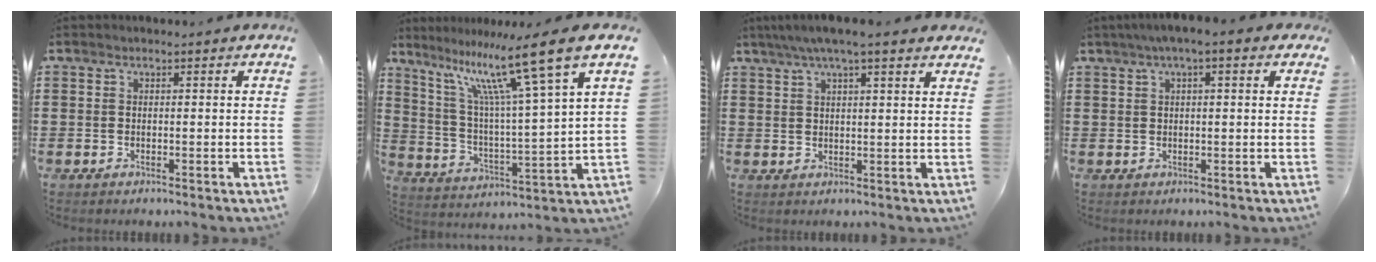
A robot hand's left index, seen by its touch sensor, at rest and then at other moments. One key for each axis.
{"total": 13.7, "fx": 9.4, "fy": 0.5, "fz": 9.9, "tx": -0.197, "ty": -0.055, "tz": 0.144}
{"total": 4.8, "fx": 3.7, "fy": 0.2, "fz": 3.1, "tx": -0.069, "ty": -0.003, "tz": 0.066}
{"total": 3.2, "fx": 1.5, "fy": 0.4, "fz": 2.8, "tx": -0.056, "ty": 0.005, "tz": 0.025}